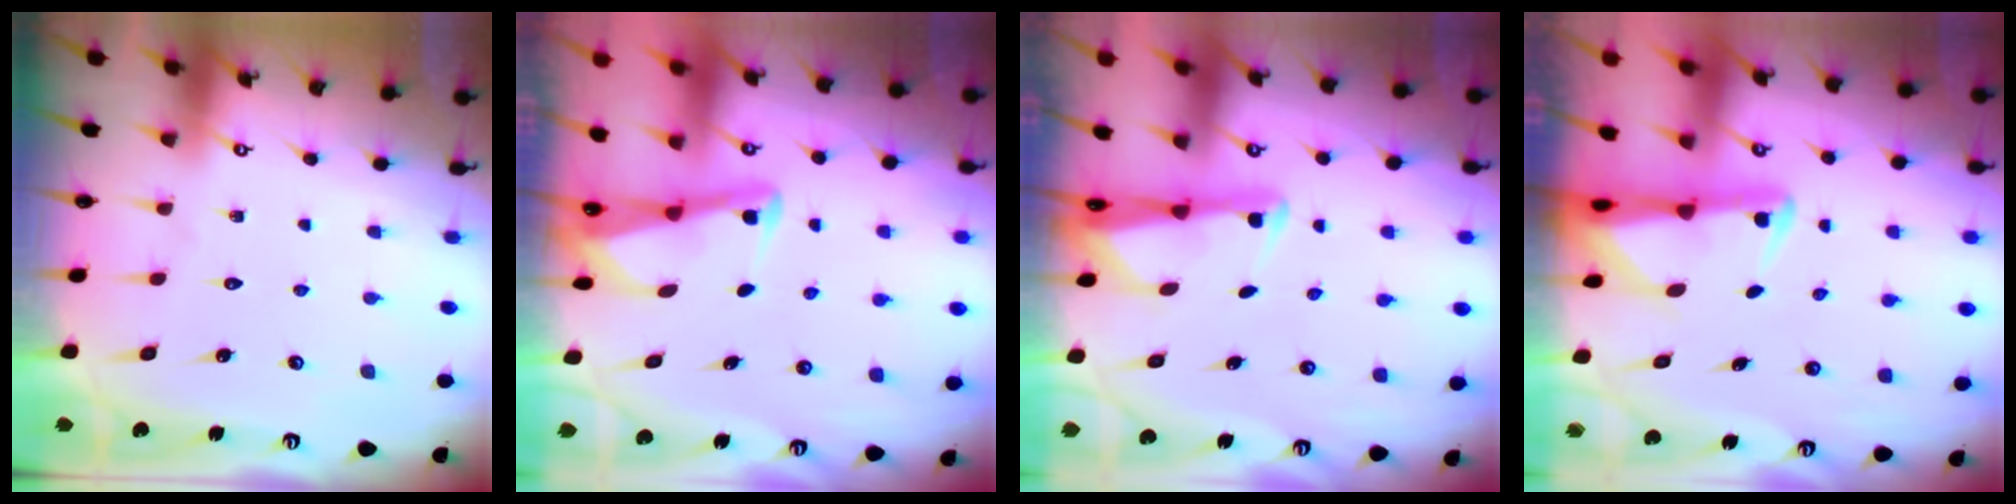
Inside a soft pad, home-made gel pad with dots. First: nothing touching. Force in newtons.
{"total": 3.0, "press": 3.0, "slide": 0.4}
{"total": 2.5, "press": 2.4, "slide": 0.5}
{"total": 2.9, "press": 2.8, "slide": 0.6}